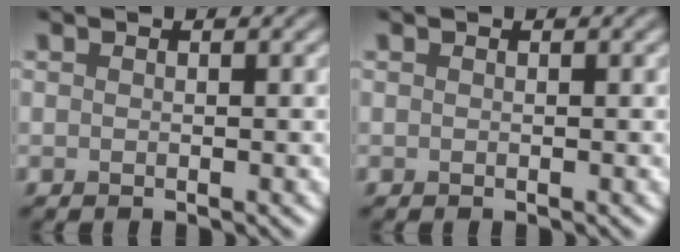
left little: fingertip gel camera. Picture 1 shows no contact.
{"total": 0.0}